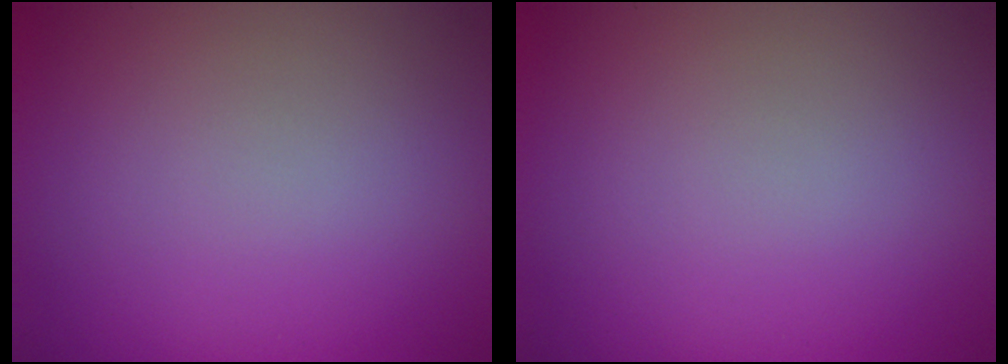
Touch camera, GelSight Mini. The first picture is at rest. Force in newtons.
{"total": 0.0}